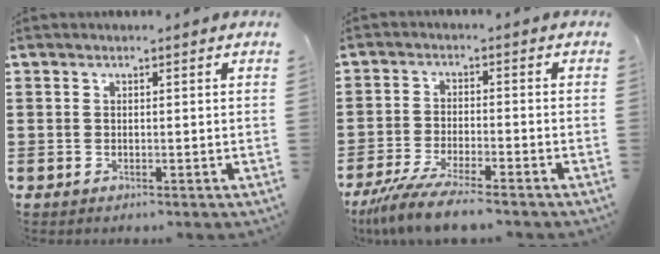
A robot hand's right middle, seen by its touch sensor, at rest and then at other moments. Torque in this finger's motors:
{"motor_torque": [2.04, -0.10, 0.77, 0.21]}